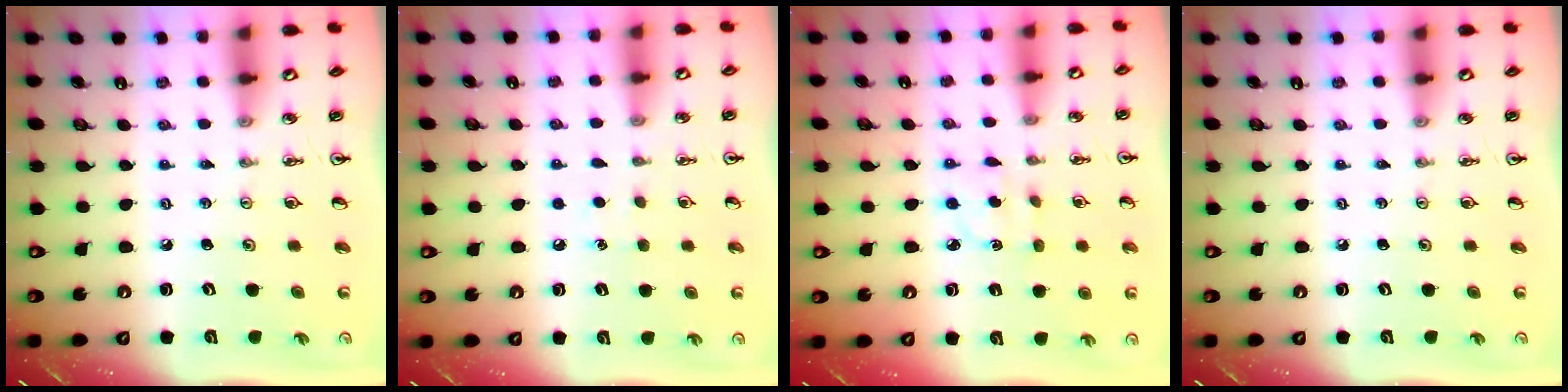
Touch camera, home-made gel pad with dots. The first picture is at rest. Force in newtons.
{"total": 4.7, "press": 4.6, "slide": 0.5}
{"total": 2.0, "press": 2.0, "slide": 0.4}
{"total": 0.0}